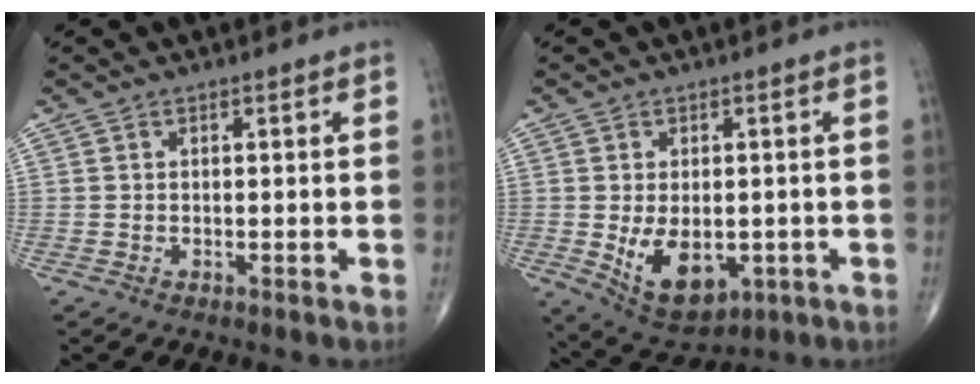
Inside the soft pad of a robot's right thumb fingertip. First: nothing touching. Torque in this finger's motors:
{"motor_torque": [-0.64, 0.98, 0.17, -0.14, 0.28]}